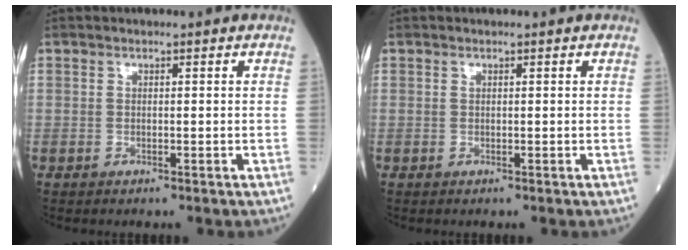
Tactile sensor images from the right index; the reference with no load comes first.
{"total": 0.0}